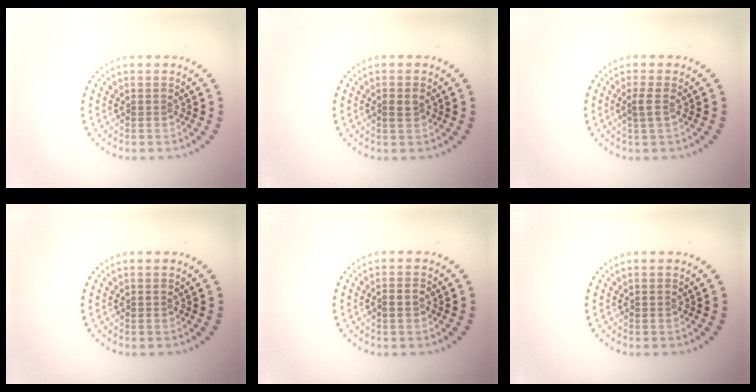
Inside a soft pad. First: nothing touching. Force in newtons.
{"total": 1.2, "press": 1.2, "slide": 0.2}
{"total": 1.3, "press": 1.1, "slide": 0.7}
{"total": 0.0}
{"total": 1.2, "press": 1.1, "slide": 0.4}
{"total": 0.0}